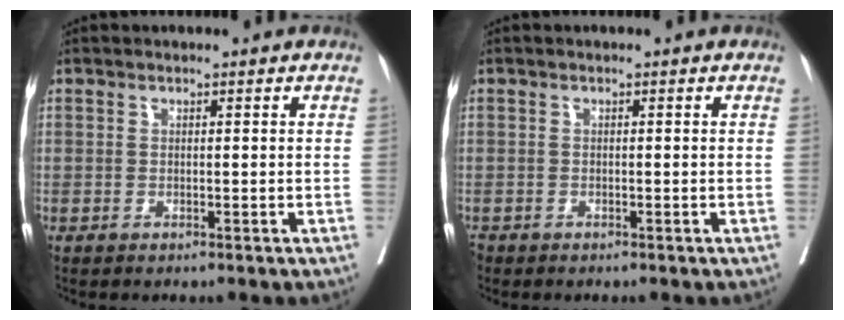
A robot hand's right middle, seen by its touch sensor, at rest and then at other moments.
{"total": 1.2, "force": [-0.9, 0.7, 0.3], "torque": [-0.009, -0.004, -0.015]}